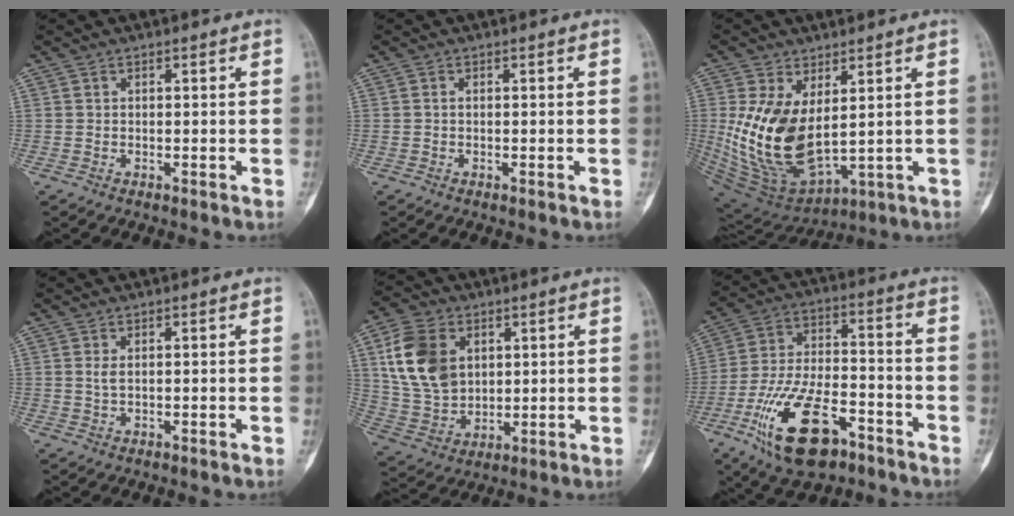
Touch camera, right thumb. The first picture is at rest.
{"total": 0.0}
{"total": 15.9, "force": [2.4, 8.8, 13.1], "torque": [-0.242, -0.024, 0.073]}
{"total": 1.2, "force": [0.3, 0.5, 1.1], "torque": [-0.024, 0.001, 0.009]}
{"total": 14.5, "force": [4.3, 10.4, 9.1], "torque": [-0.157, -0.010, 0.090]}
{"total": 18.0, "force": [-9.5, 8.4, 12.7], "torque": [-0.234, 0.053, -0.162]}